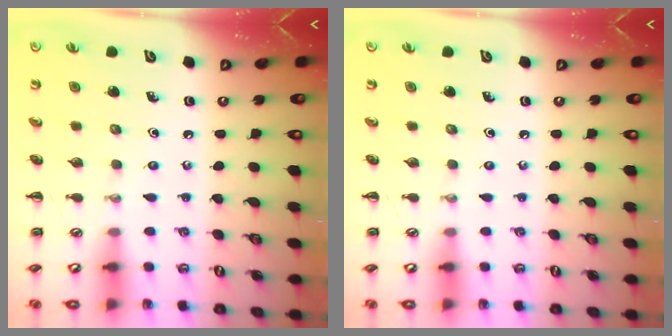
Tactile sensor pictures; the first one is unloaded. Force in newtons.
{"total": 0.0}